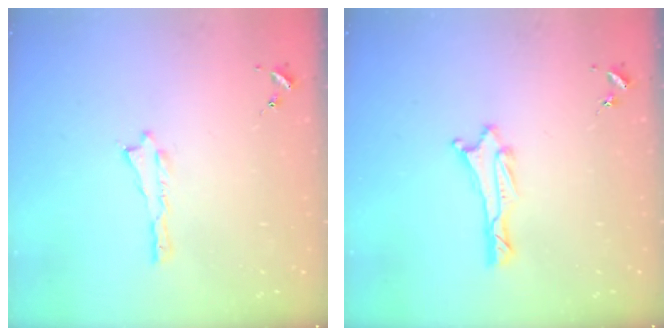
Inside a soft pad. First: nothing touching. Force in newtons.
{"total": 1.1, "press": 1.1, "slide": 0.1}